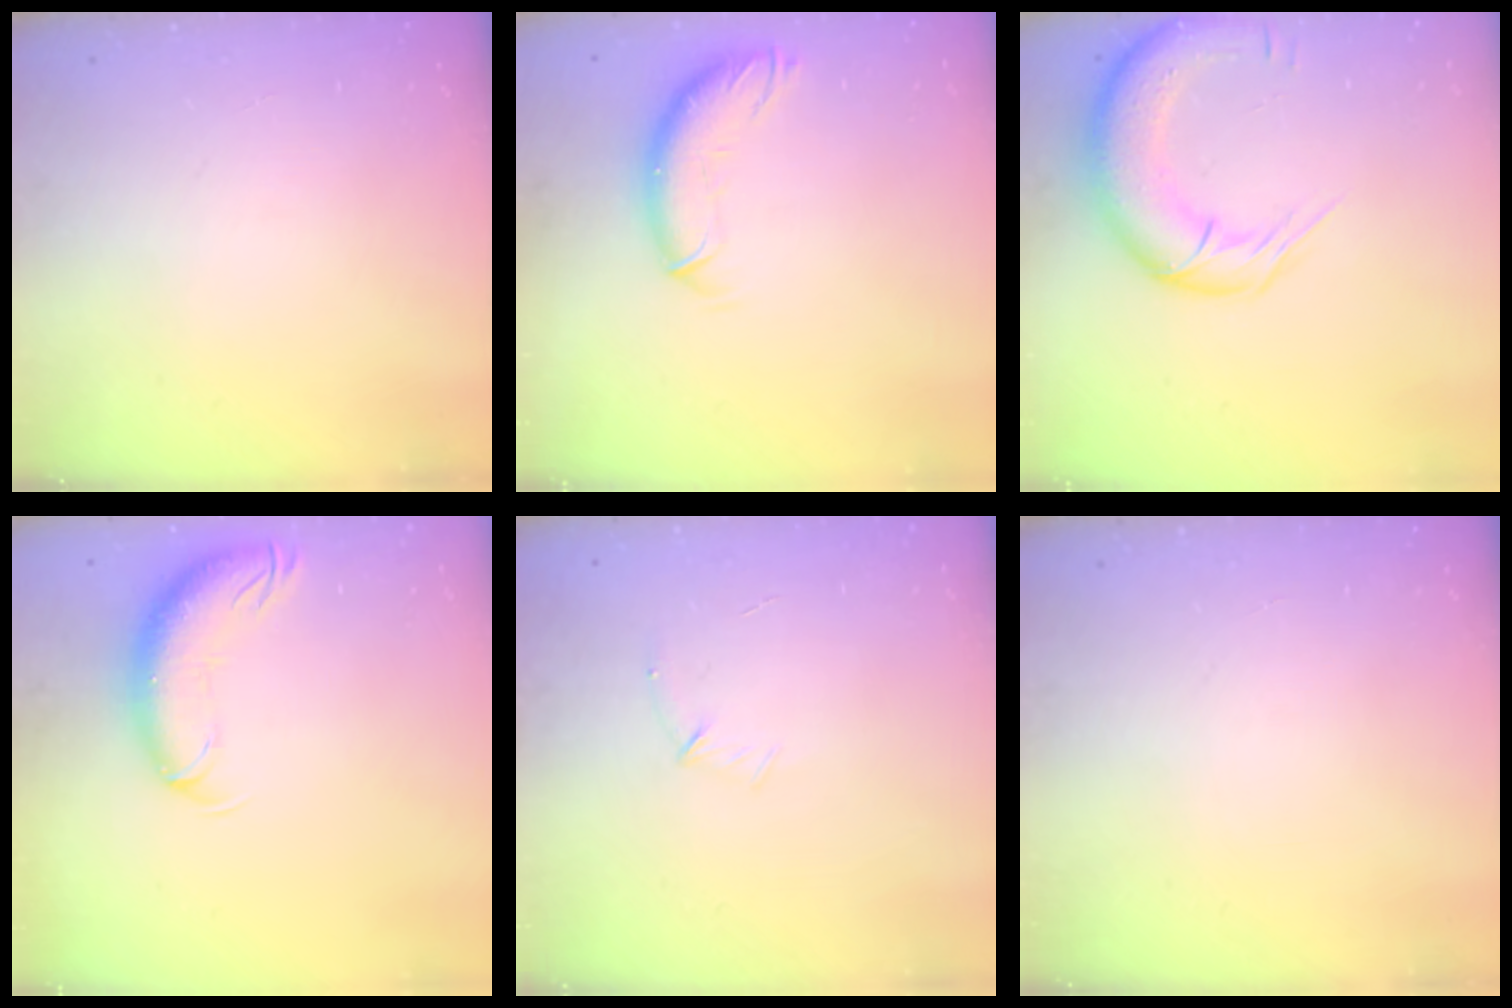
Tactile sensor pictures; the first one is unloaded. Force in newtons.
{"total": 10.7, "press": 10.6, "slide": 1.0}
{"total": 14.0, "press": 13.6, "slide": 3.1}
{"total": 12.1, "press": 11.8, "slide": 2.7}
{"total": 4.9, "press": 4.7, "slide": 1.2}
{"total": 0.0}